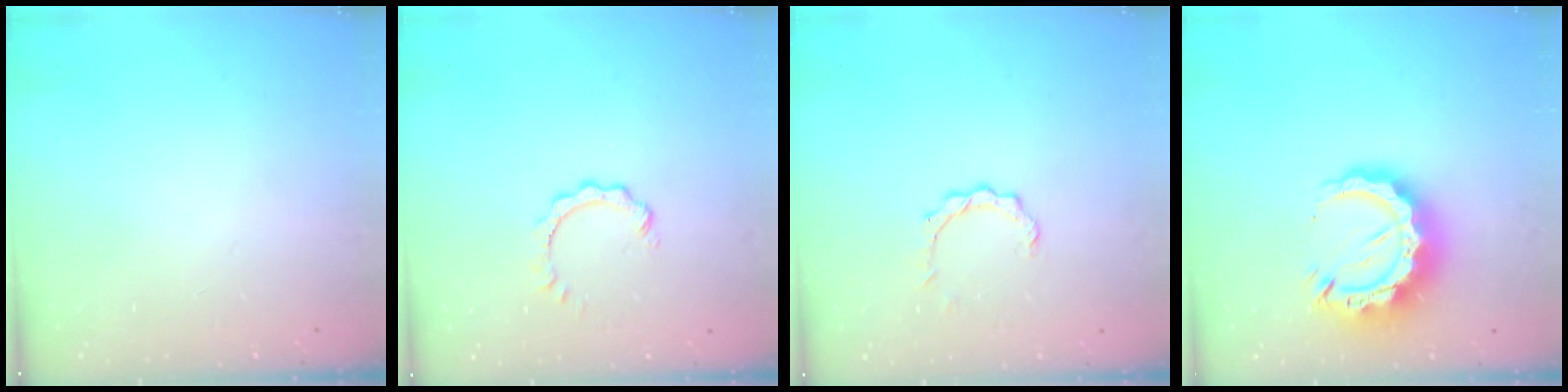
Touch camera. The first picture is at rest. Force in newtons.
{"total": 1.7, "press": 1.7, "slide": 0.3}
{"total": 3.4, "press": 3.4, "slide": 0.3}
{"total": 13.8, "press": 13.7, "slide": 1.2}